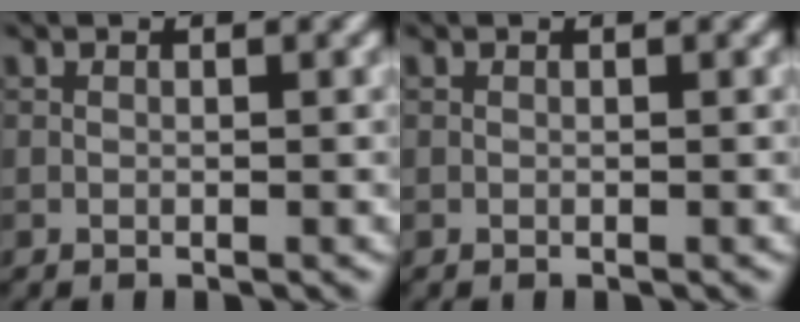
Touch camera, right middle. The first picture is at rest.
{"total": 0.0}